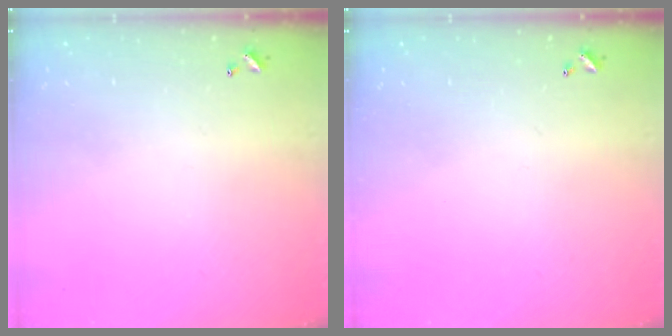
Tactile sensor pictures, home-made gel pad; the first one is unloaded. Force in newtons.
{"total": 0.0}